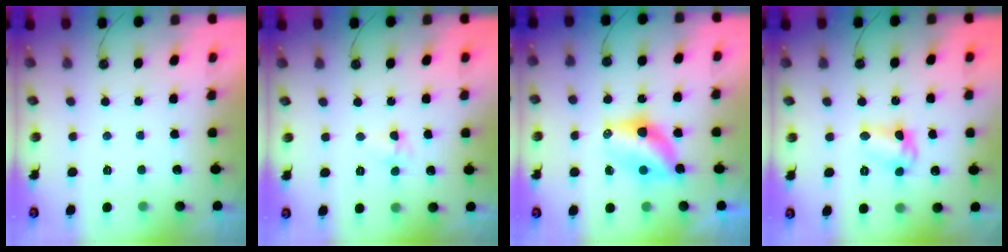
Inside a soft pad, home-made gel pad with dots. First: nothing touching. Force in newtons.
{"total": 4.6, "press": 3.4, "slide": 3.1}
{"total": 7.8, "press": 7.7, "slide": 1.2}
{"total": 9.2, "press": 9.1, "slide": 0.8}